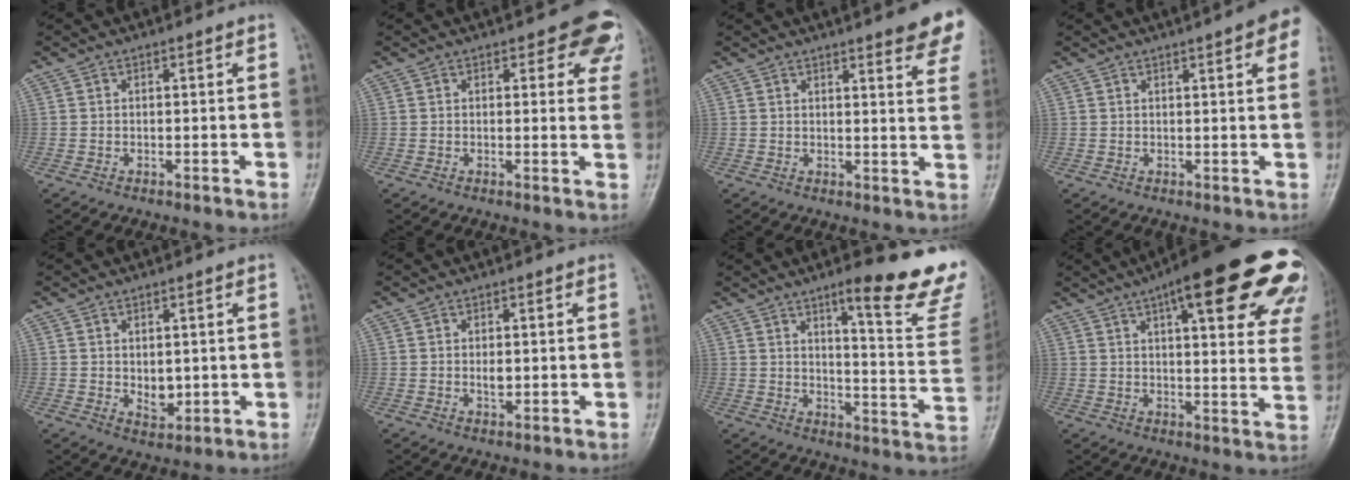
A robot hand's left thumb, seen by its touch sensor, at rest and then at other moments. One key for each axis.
{"total": 6.0, "fx": 3.2, "fy": 2.7, "fz": 4.2, "tx": -0.015, "ty": -0.008, "tz": 0.028}
{"total": 13.2, "fx": 9.2, "fy": 2.8, "fz": 9.0, "tx": -0.087, "ty": -0.032, "tz": 0.094}
{"total": 8.4, "fx": 4.3, "fy": 1.7, "fz": 7.0, "tx": -0.067, "ty": 0.006, "tz": 0.046}
{"total": 4.1, "fx": 0.2, "fy": 2.8, "fz": 3.0, "tx": -0.032, "ty": -0.010, "tz": 0.011}
{"total": 2.0, "fx": 0.2, "fy": 1.2, "fz": 1.6, "tx": -0.020, "ty": -0.003, "tz": 0.003}
{"total": 20.0, "fx": 13.4, "fy": 3.0, "fz": 14.4, "tx": -0.152, "ty": -0.087, "tz": 0.179}
{"total": 28.1, "fx": 15.7, "fy": 7.6, "fz": 22.1, "tx": -0.226, "ty": -0.013, "tz": 0.193}